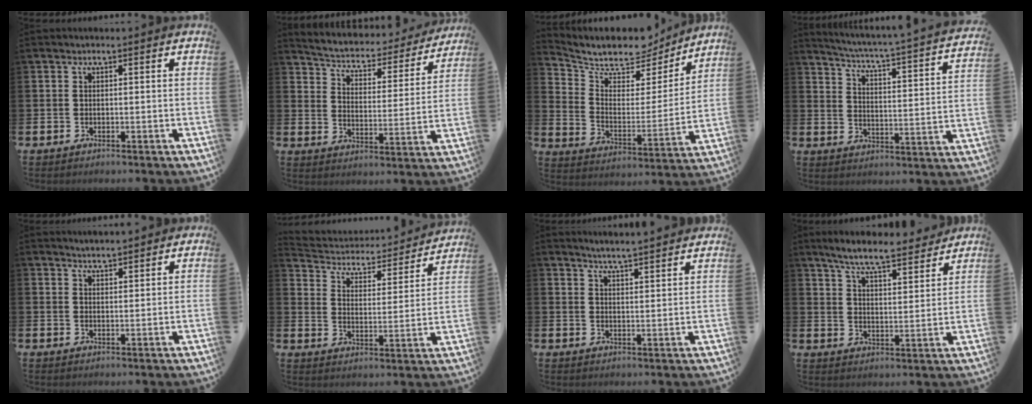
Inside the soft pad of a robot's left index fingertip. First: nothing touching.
{"total": 4.5, "force": [4.1, 1.5, 1.1], "torque": [-0.049, -0.035, 0.063]}
{"total": 8.8, "force": [8.0, 3.1, 1.9], "torque": [-0.078, -0.065, 0.137]}
{"total": 3.6, "force": [3.2, -0.3, 1.6], "torque": [-0.053, -0.041, 0.044]}
{"total": 2.7, "force": [2.7, 0.2, -0.1], "torque": [-0.003, -0.009, 0.051]}
{"total": 4.6, "force": [4.1, 2.0, 1.1], "torque": [-0.051, -0.034, 0.061]}
{"total": 4.3, "force": [4.3, -0.7, 0.2], "torque": [-0.013, -0.027, 0.075]}
{"total": 7.5, "force": [7.0, 0.7, 2.7], "torque": [-0.074, -0.043, 0.120]}